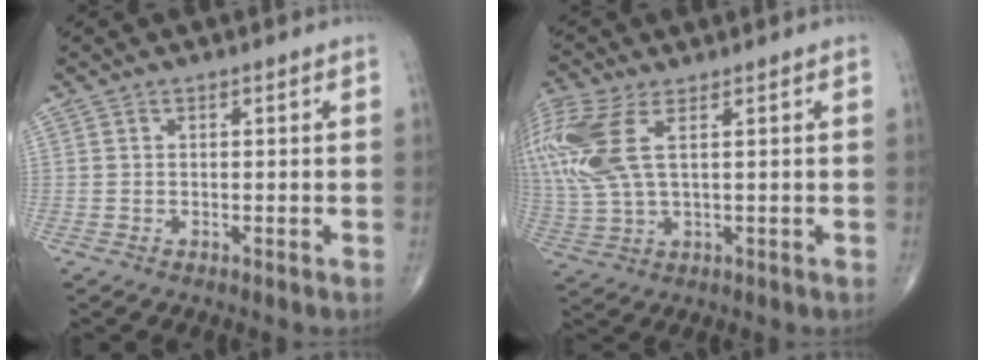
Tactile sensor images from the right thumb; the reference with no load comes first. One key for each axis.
{"total": 14.4, "fx": 4.6, "fy": 6.4, "fz": 12.0, "tx": -0.316, "ty": 0.002, "tz": 0.094}